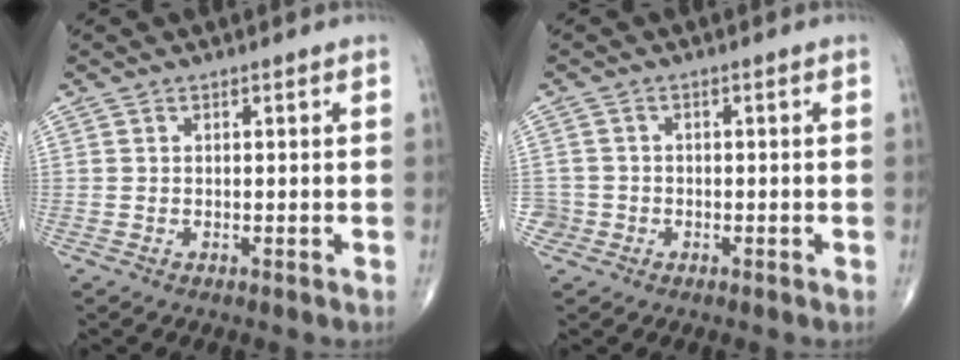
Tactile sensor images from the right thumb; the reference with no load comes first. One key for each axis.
{"total": 2.4, "fx": -0.9, "fy": 2.2, "fz": -0.3, "tx": 0.017, "ty": 0.010, "tz": -0.021}